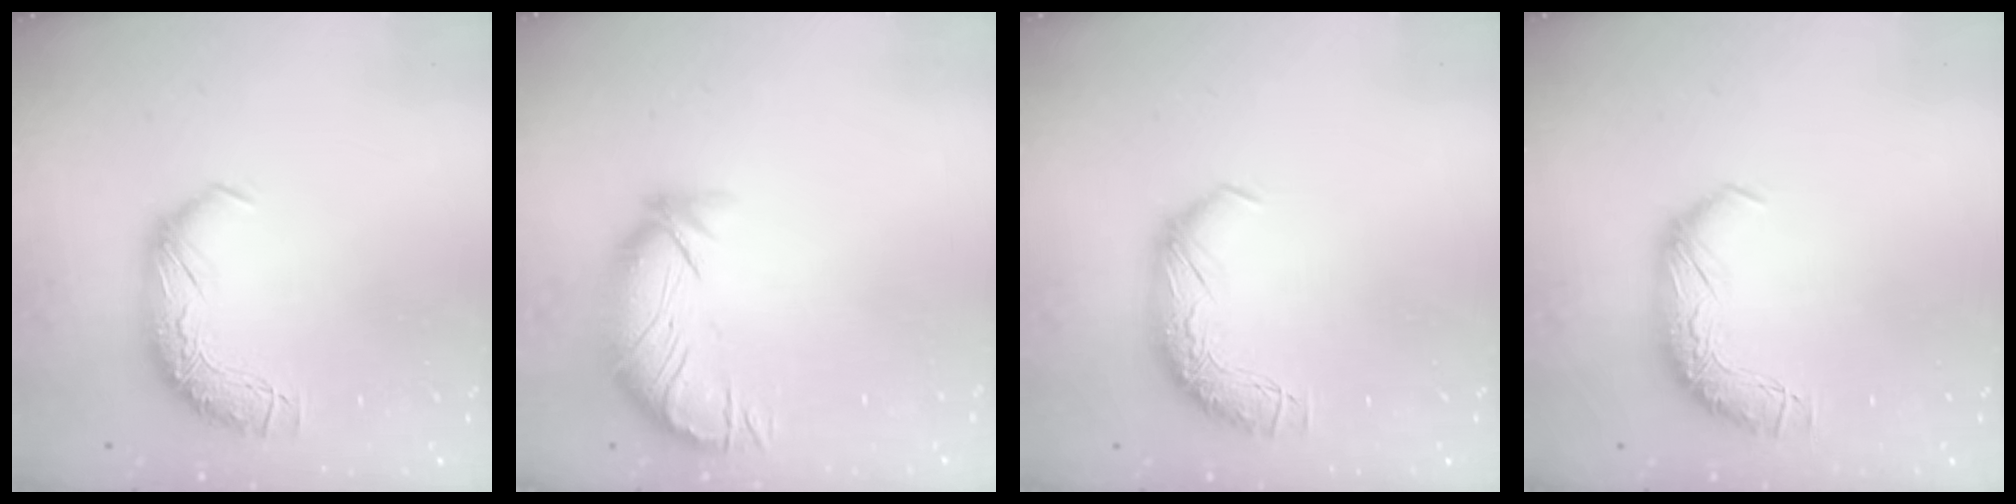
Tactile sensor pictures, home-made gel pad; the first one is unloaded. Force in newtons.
{"total": 4.0, "press": 3.5, "slide": 1.9}
{"total": 0.0}
{"total": 0.0}